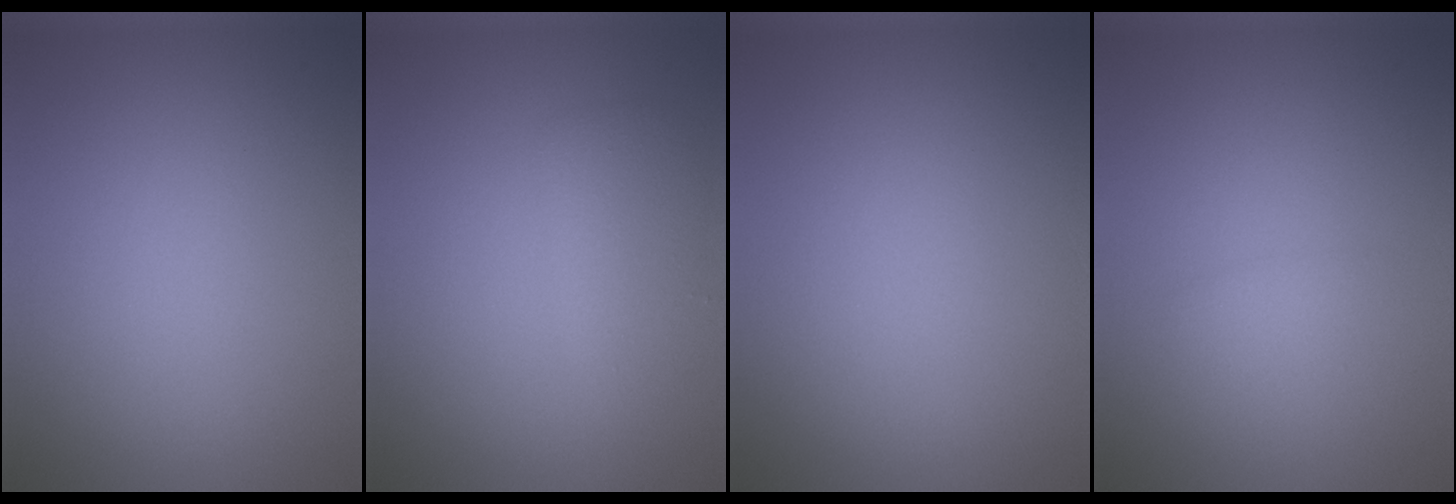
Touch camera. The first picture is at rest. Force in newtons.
{"total": 2.3, "press": 2.3, "slide": 0.2}
{"total": 0.0}
{"total": 1.0, "press": 1.0, "slide": 0.1}